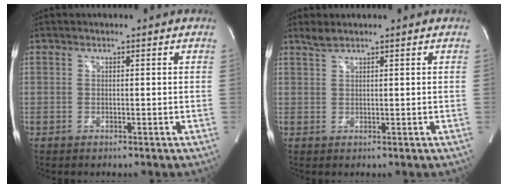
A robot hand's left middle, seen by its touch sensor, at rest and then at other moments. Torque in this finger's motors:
{"motor_torque": [0.12, -0.01, -0.04, 0.00]}